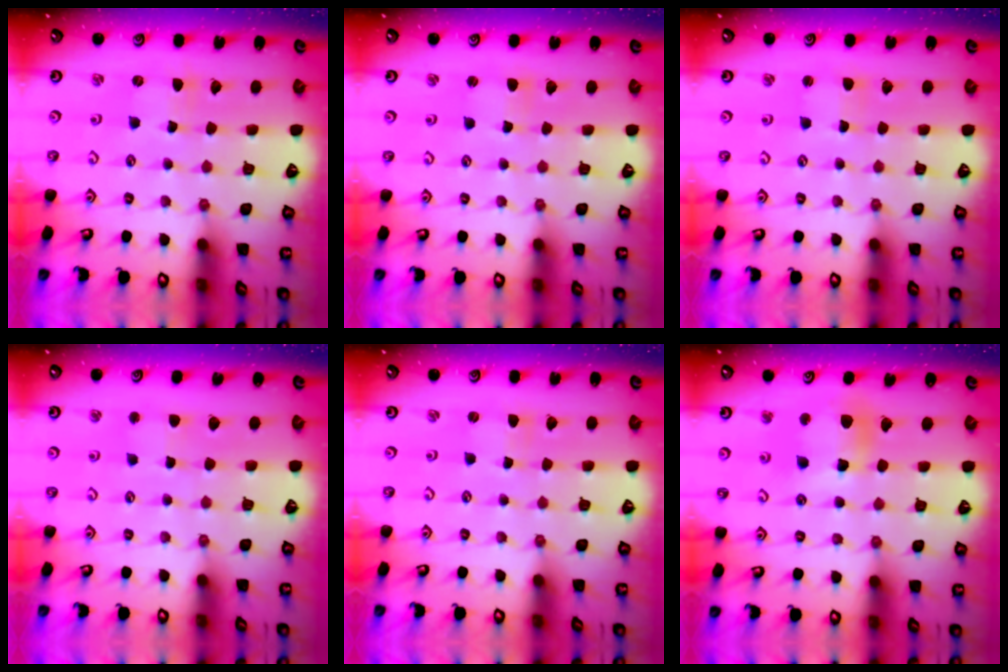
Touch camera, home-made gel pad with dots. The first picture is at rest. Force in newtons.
{"total": 1.3, "press": 1.2, "slide": 0.2}
{"total": 2.0, "press": 2.0, "slide": 0.3}
{"total": 2.9, "press": 2.9, "slide": 0.3}
{"total": 0.0}
{"total": 11.1, "press": 10.9, "slide": 2.3}